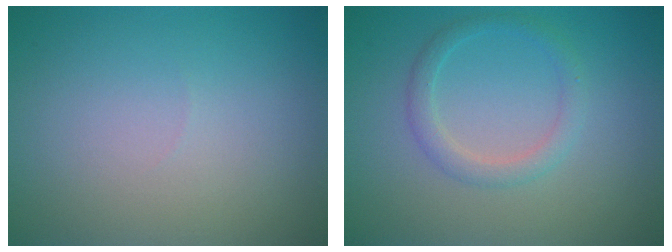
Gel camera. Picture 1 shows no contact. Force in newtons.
{"total": 2.0, "press": 2.0, "slide": 0.1}